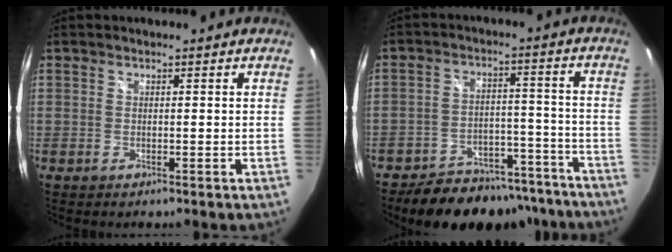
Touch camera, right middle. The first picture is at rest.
{"total": 19.8, "force": [-16.5, 8.6, 6.7], "torque": [-0.132, 0.034, -0.205]}